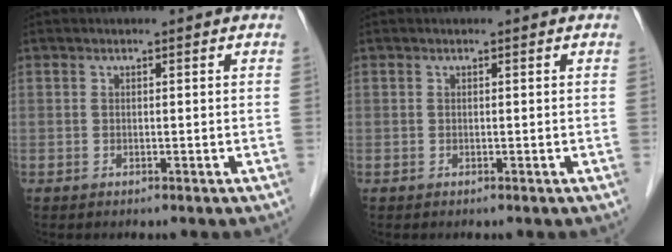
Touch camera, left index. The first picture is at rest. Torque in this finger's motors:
{"motor_torque": [-0.01, 0.02, 0.01, 0.00]}